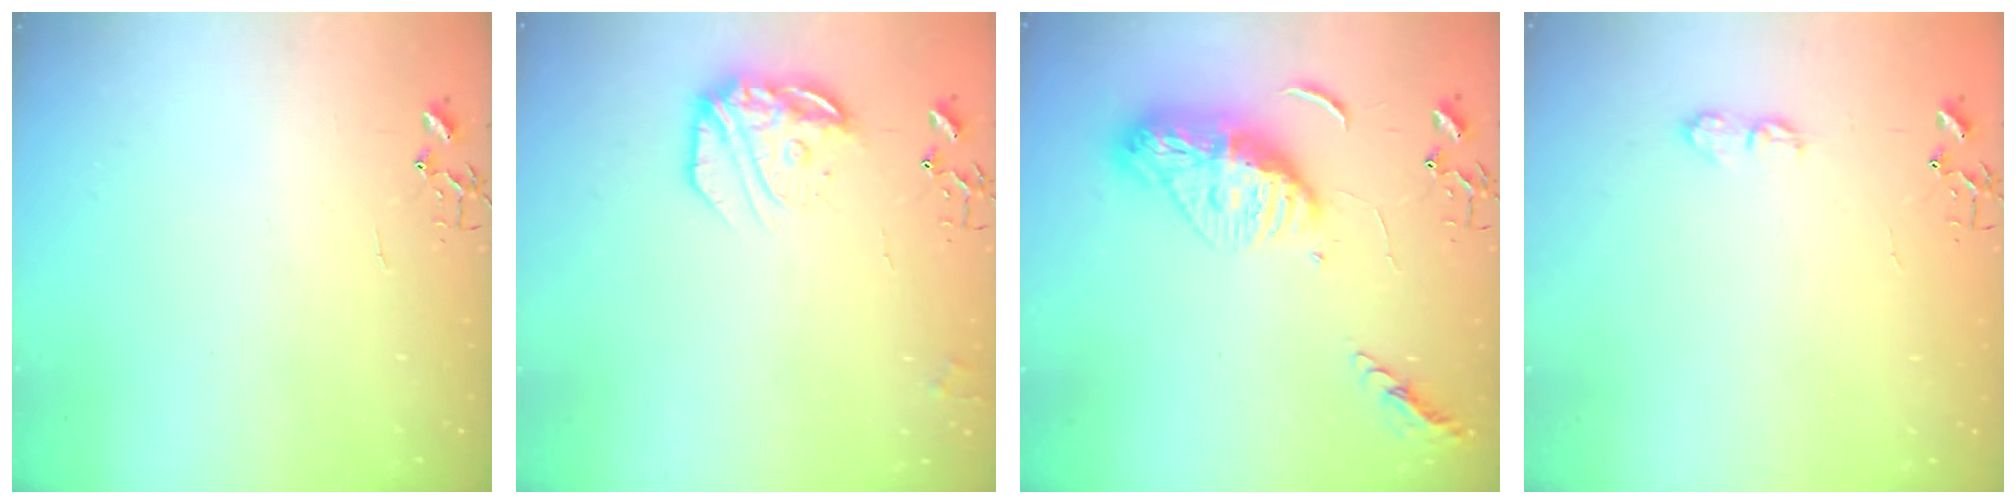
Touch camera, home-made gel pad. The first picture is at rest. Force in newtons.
{"total": 16.0, "press": 15.9, "slide": 1.3}
{"total": 15.4, "press": 15.3, "slide": 1.2}
{"total": 7.0, "press": 7.0, "slide": 0.8}